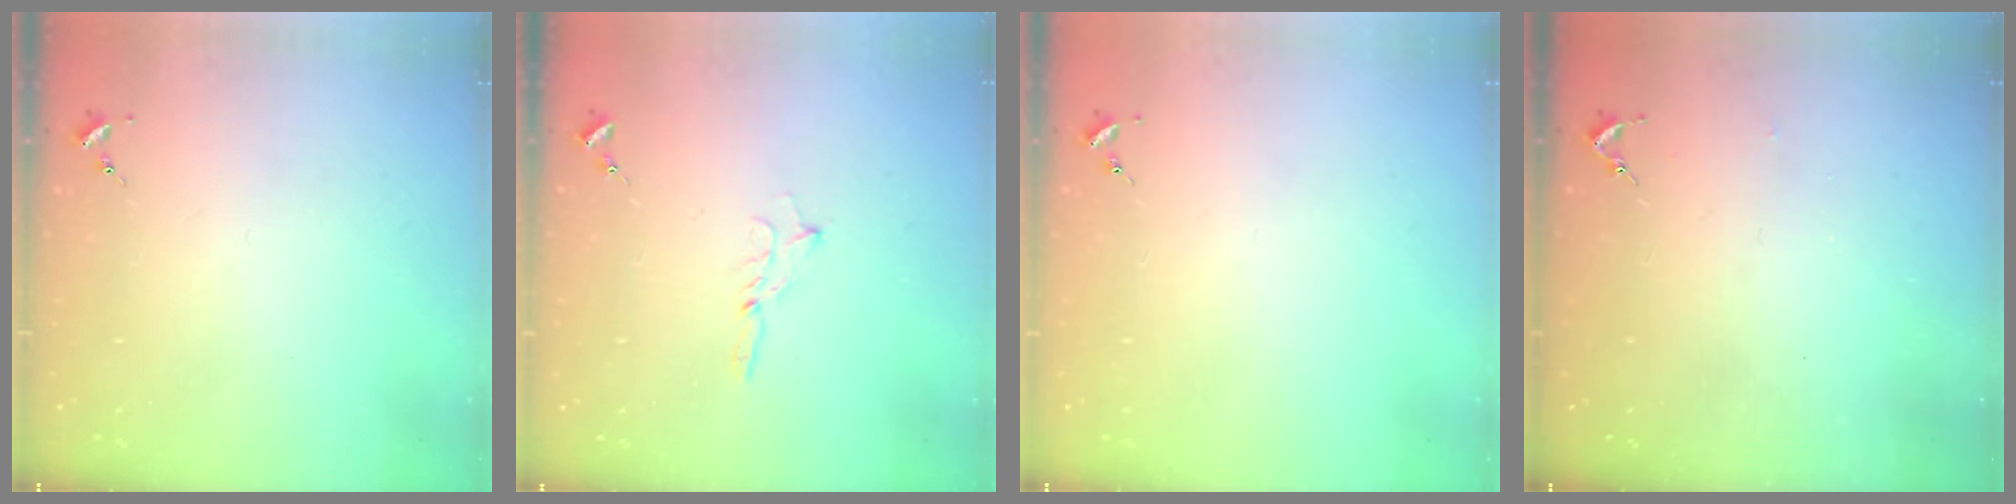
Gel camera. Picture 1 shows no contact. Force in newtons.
{"total": 2.5, "press": 2.5, "slide": 0.2}
{"total": 0.0}
{"total": 2.6, "press": 2.5, "slide": 0.3}